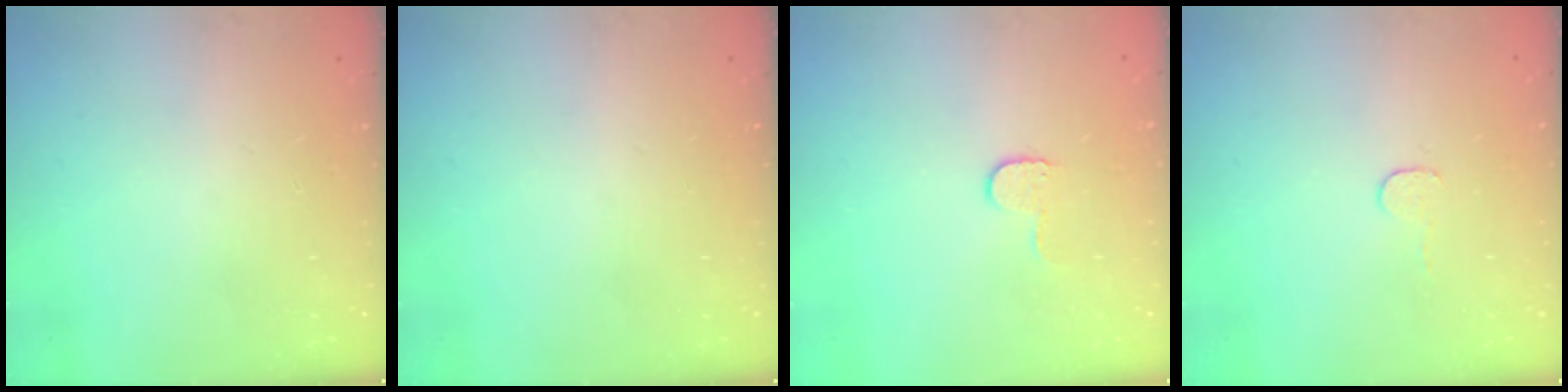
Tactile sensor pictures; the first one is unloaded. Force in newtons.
{"total": 0.0}
{"total": 5.4, "press": 5.3, "slide": 0.5}
{"total": 3.0, "press": 3.0, "slide": 0.3}